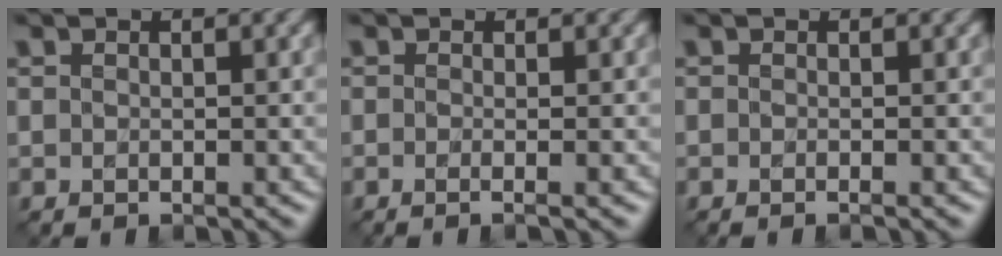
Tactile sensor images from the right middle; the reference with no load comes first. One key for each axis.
{"total": 1.8, "fx": -0.2, "fy": 0.8, "fz": 1.6, "tx": -0.014, "ty": -0.009, "tz": -0.023}
{"total": 1.0, "fx": -0.4, "fy": 0.4, "fz": 0.9, "tx": -0.006, "ty": -0.009, "tz": -0.012}